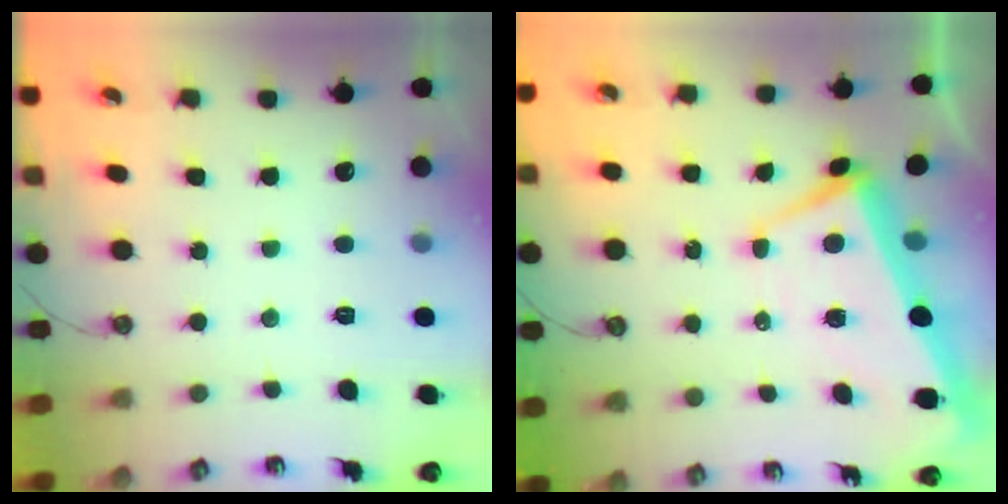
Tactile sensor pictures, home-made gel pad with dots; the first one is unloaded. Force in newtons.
{"total": 2.0, "press": 1.6, "slide": 1.2}